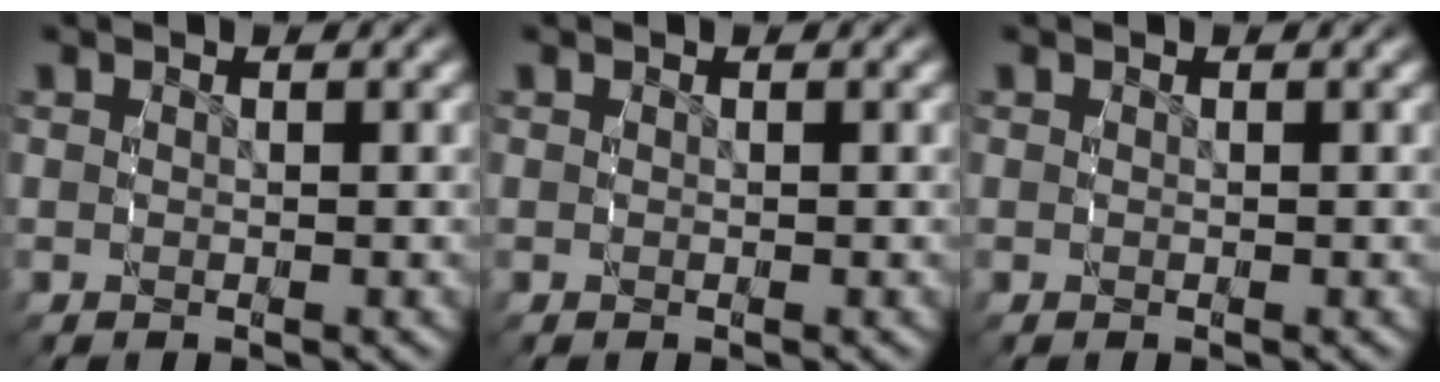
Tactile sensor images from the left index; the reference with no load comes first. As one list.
[{"total": 0.0}, {"total": 0.0}]